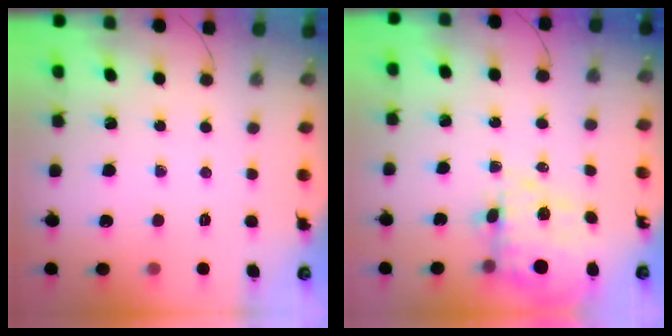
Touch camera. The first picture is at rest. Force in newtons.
{"total": 8.2, "press": 7.6, "slide": 3.0}